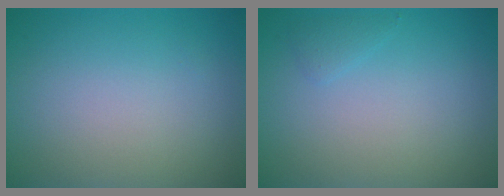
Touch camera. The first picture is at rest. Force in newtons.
{"total": 0.8, "press": 0.8, "slide": 0.0}